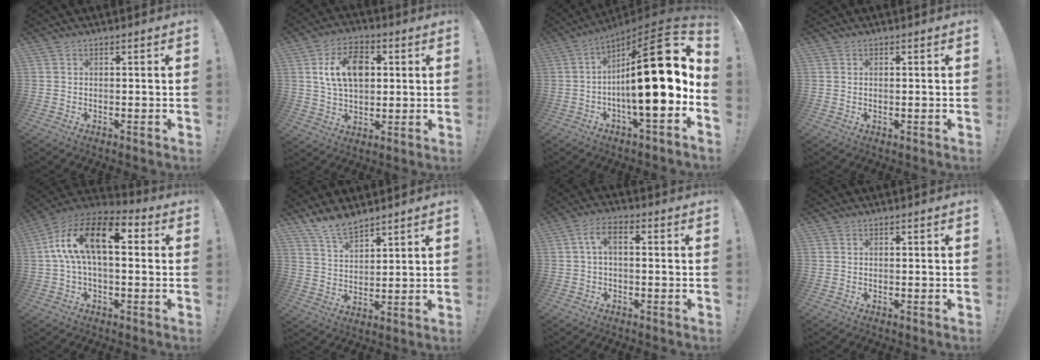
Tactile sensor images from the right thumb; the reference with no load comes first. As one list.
[{"total": 14.0, "force": [3.8, 10.0, 9.0], "torque": [-0.130, 0.001, 0.073]}, {"total": 24.6, "force": [1.3, 5.6, 23.9], "torque": [-0.374, -0.014, 0.013]}, {"total": 0.5, "force": [0.4, 0.1, 0.4], "torque": [-0.006, 0.000, 0.006]}, {"total": 16.6, "force": [3.8, 8.0, 14.0], "torque": [-0.262, -0.001, 0.060]}, {"total": 8.8, "force": [7.8, 2.9, 2.8], "torque": [-0.064, -0.048, 0.151]}, {"total": 5.0, "force": [0.2, 2.3, 4.4], "torque": [-0.088, 0.004, 0.005]}, {"total": 0.0}]